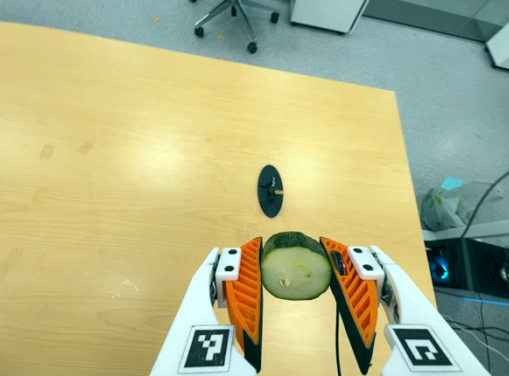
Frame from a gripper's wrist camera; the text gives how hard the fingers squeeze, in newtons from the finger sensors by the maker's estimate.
{"total": 11.0, "left": 9.9, "right": 12.2}